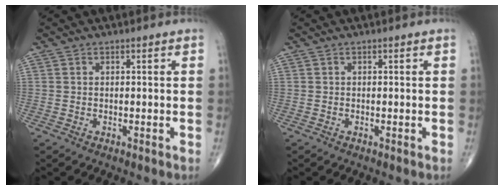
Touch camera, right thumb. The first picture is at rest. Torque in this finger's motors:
{"motor_torque": [-0.06, 0.06, -0.03, 0.03, 0.00]}